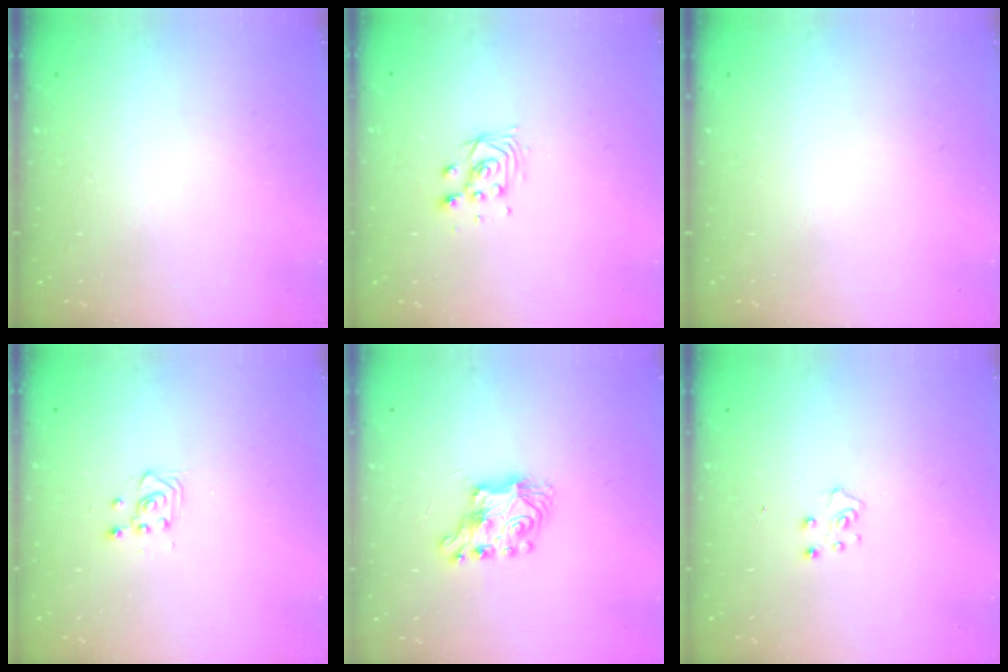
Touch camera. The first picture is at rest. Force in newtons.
{"total": 5.0, "press": 5.0, "slide": 0.3}
{"total": 0.0}
{"total": 2.8, "press": 2.7, "slide": 0.7}
{"total": 8.2, "press": 8.1, "slide": 0.8}
{"total": 5.3, "press": 5.3, "slide": 0.5}